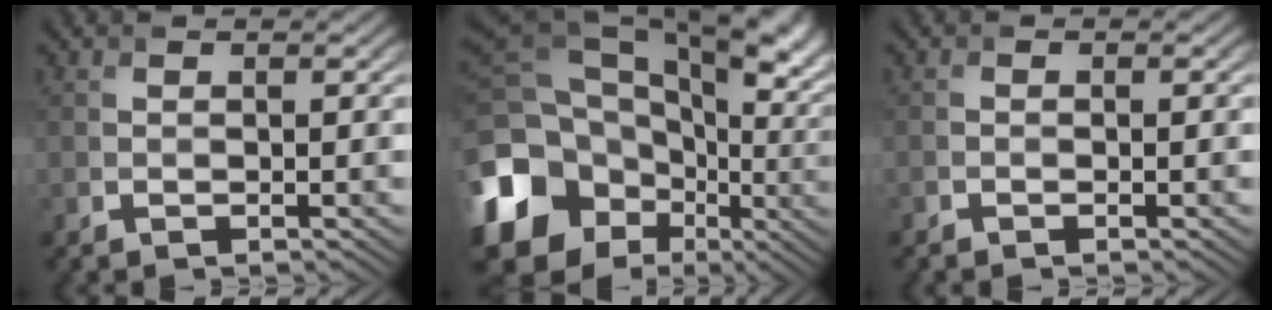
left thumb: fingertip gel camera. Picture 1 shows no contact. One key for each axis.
{"total": 20.8, "fx": -1.8, "fy": 16.3, "fz": 12.8, "tx": -0.299, "ty": -0.031, "tz": -0.013}
{"total": 0.5, "fx": -0.5, "fy": 0.2, "fz": 0.1, "tx": 0.000, "ty": -0.002, "tz": -0.009}